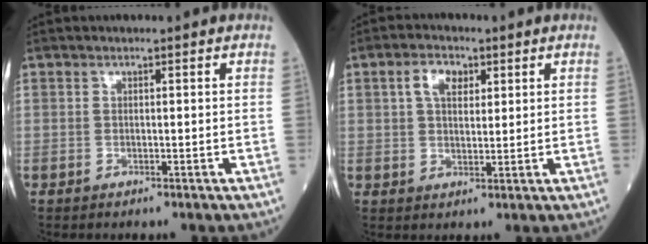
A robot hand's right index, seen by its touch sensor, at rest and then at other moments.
{"total": 4.6, "force": [1.9, 2.6, 3.3], "torque": [-0.067, 0.012, 0.035]}